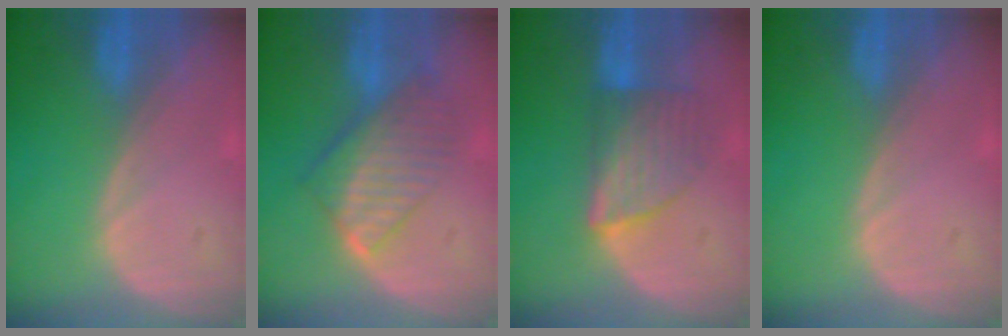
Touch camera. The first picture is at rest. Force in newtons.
{"total": 8.1, "press": 7.1, "slide": 3.9}
{"total": 6.3, "press": 6.2, "slide": 0.6}
{"total": 0.0}